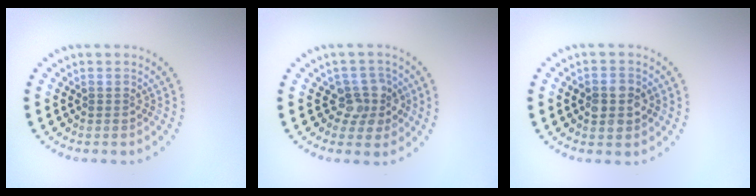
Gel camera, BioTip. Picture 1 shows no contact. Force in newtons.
{"total": 2.9, "press": 2.6, "slide": 1.3}
{"total": 2.5, "press": 2.5, "slide": 0.2}